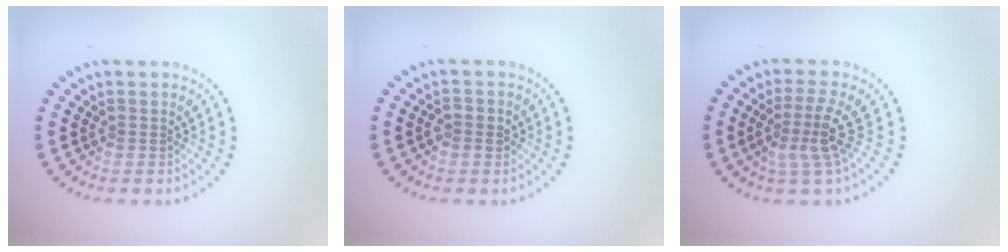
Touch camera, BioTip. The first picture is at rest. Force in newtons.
{"total": 1.5, "press": 1.5, "slide": 0.4}
{"total": 3.2, "press": 2.3, "slide": 2.2}